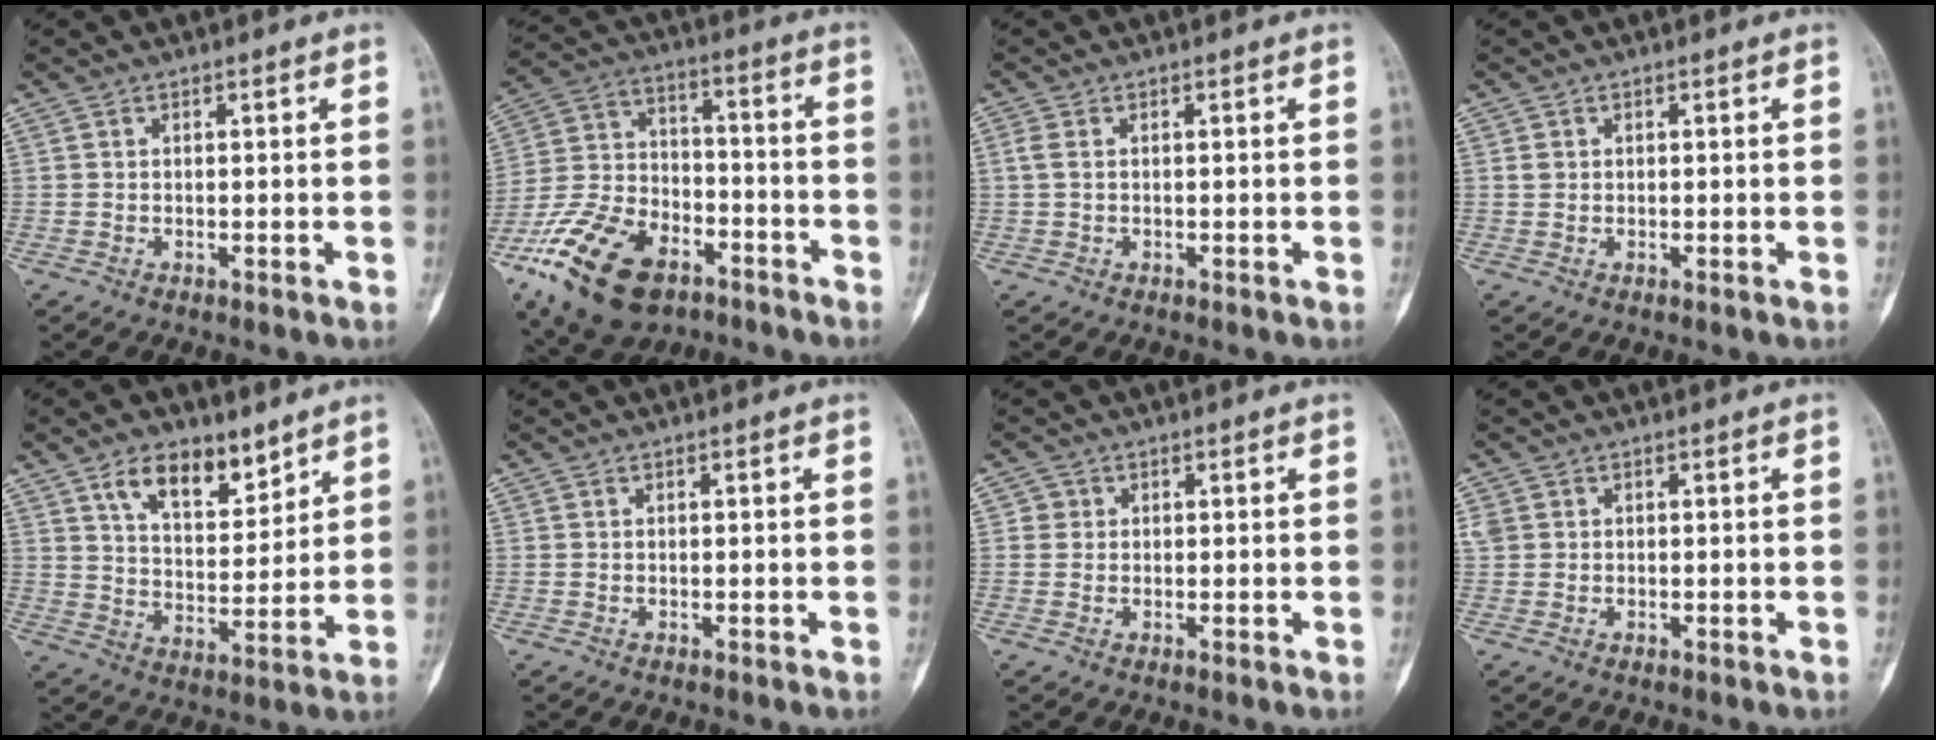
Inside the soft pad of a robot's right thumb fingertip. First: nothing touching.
{"total": 21.2, "force": [-11.7, 12.0, 13.0], "torque": [-0.253, 0.056, -0.209]}
{"total": 1.7, "force": [0.3, 0.9, 1.3], "torque": [-0.044, 0.003, 0.007]}
{"total": 0.9, "force": [0.2, 0.8, 0.3], "torque": [-0.006, 0.003, 0.008]}
{"total": 11.2, "force": [7.3, 5.5, 6.5], "torque": [-0.083, -0.050, 0.133]}
{"total": 0.0}
{"total": 1.6, "force": [0.3, 1.5, 0.2], "torque": [0.004, 0.003, 0.004]}
{"total": 2.2, "force": [0.6, 2.0, 0.9], "torque": [-0.020, 0.011, 0.016]}